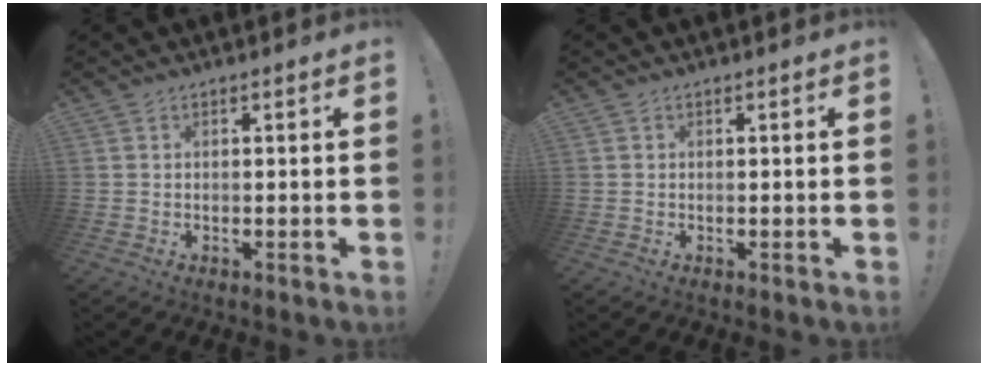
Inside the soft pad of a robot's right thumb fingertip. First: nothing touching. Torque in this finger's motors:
{"motor_torque": [0.38, 0.18, 0.08, -0.11, 0.00]}